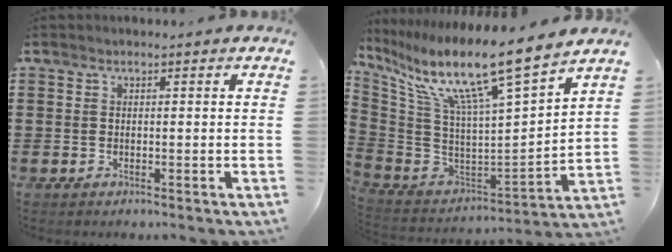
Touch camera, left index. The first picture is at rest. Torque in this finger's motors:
{"motor_torque": [1.12, -1.01, 0.59, 0.21]}